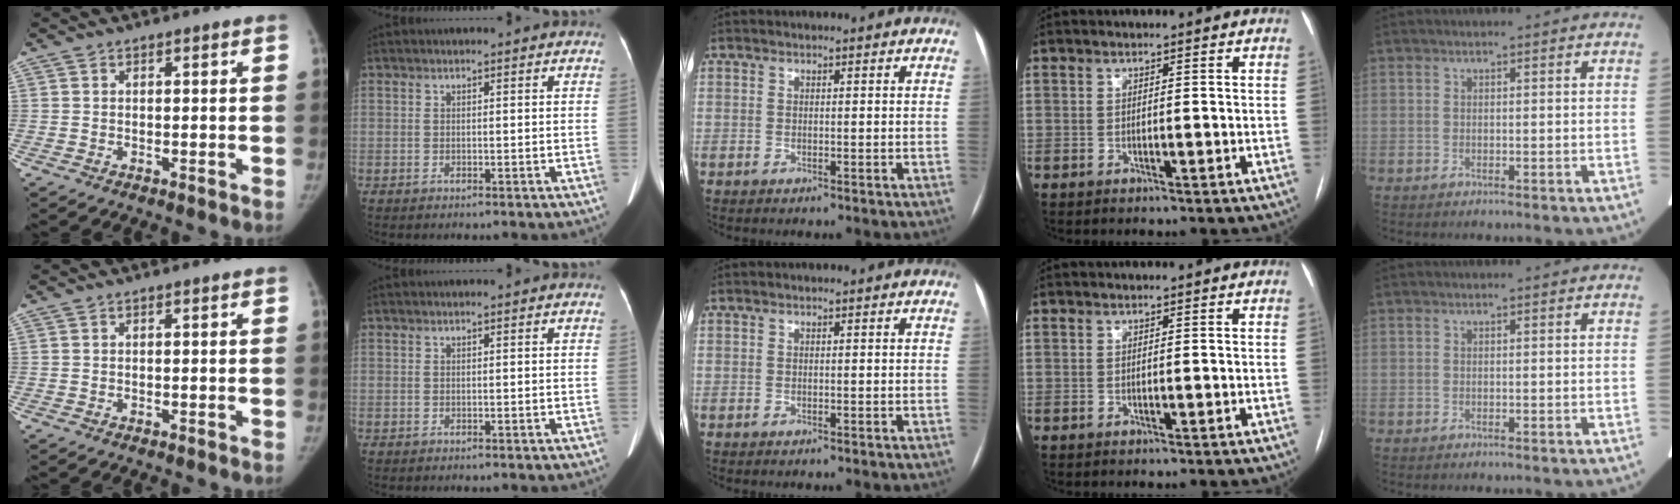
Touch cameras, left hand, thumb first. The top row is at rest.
{}